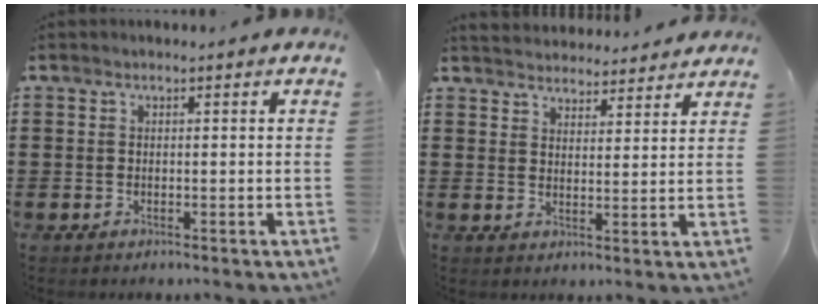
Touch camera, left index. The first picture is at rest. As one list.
[{"total": 3.5, "force": [3.4, 0.3, -0.5], "torque": [-0.004, -0.016, 0.062]}]